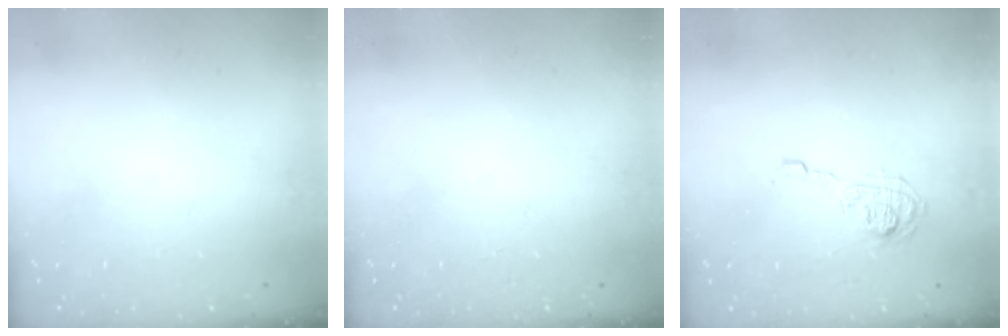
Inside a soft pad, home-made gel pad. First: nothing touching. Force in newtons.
{"total": 0.0}
{"total": 9.6, "press": 9.5, "slide": 1.2}